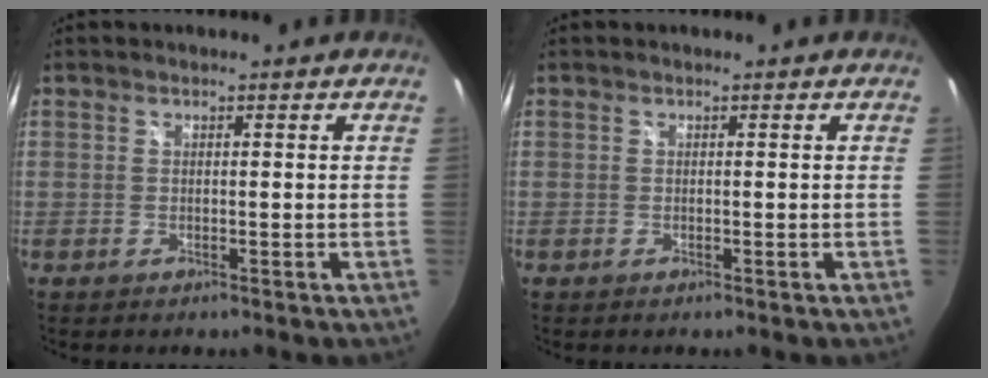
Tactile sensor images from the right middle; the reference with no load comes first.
{"total": 0.0}